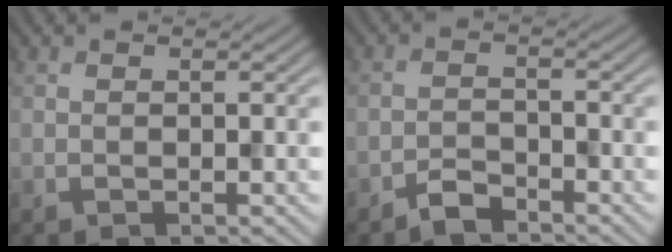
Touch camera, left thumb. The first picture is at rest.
{"total": 2.5, "force": [-2.1, 0.8, 1.0], "torque": [-0.014, 0.004, -0.047]}